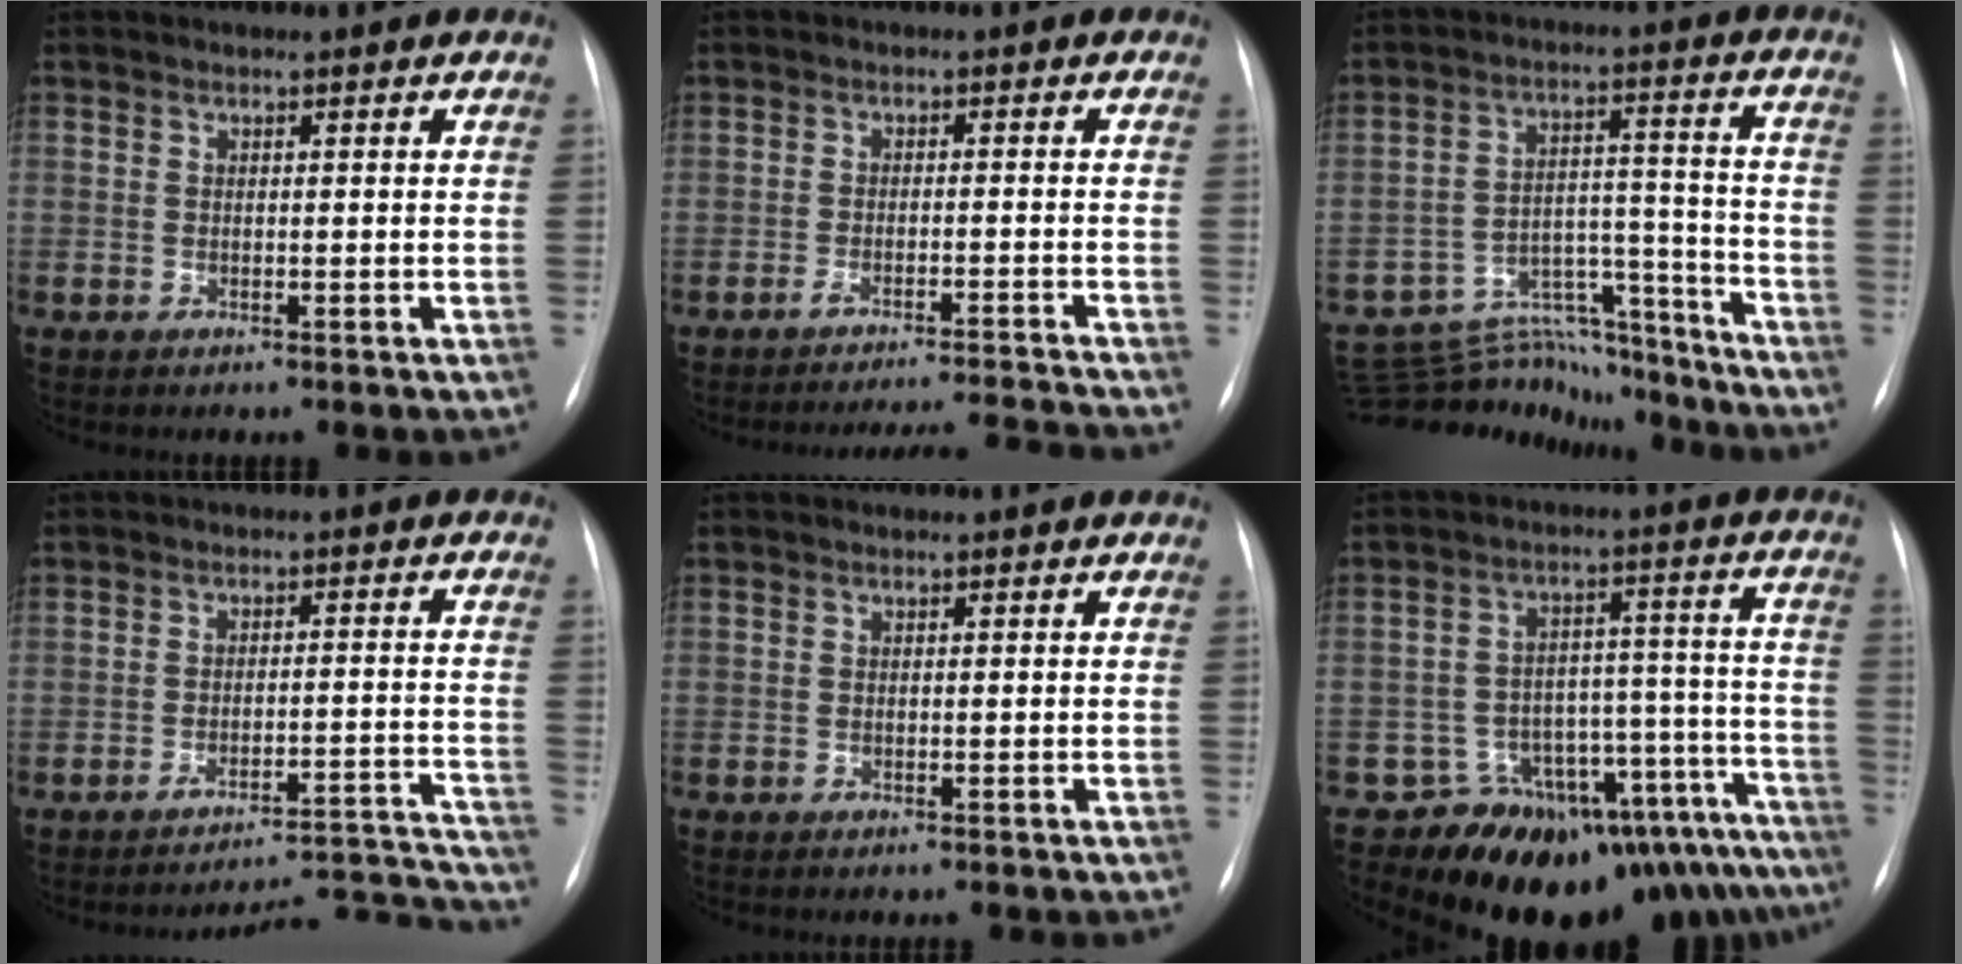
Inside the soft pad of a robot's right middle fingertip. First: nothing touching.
{"total": 9.4, "force": [-9.0, -2.3, 1.0], "torque": [-0.007, -0.007, -0.127]}
{"total": 16.1, "force": [-15.1, 5.5, 1.6], "torque": [-0.028, 0.055, -0.220]}
{"total": 14.0, "force": [-13.9, -1.6, -0.5], "torque": [0.033, 0.031, -0.176]}
{"total": 0.0}
{"total": 16.5, "force": [-14.8, 5.5, 4.6], "torque": [-0.006, 0.083, -0.193]}